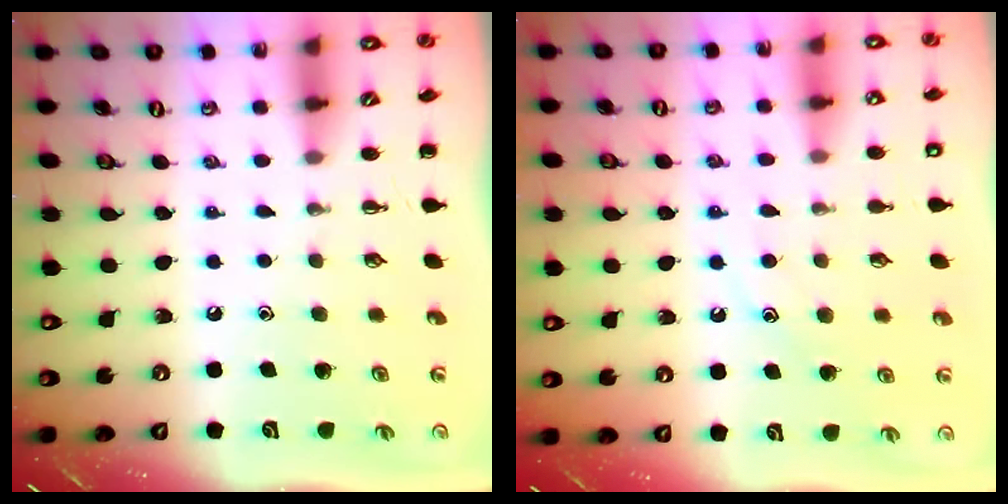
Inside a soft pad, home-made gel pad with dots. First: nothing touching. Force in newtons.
{"total": 10.3, "press": 10.2, "slide": 1.3}